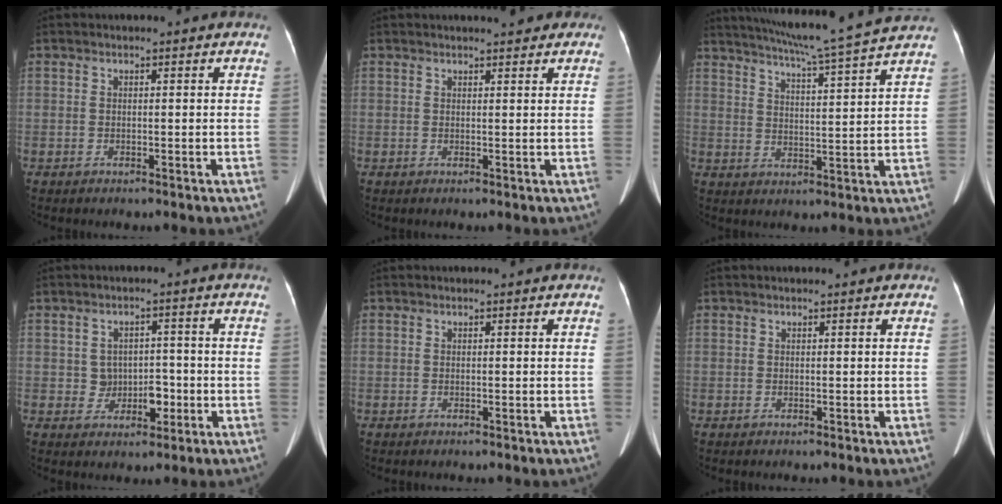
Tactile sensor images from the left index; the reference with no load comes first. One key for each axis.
{"total": 4.0, "fx": 3.3, "fy": 1.1, "fz": 1.9, "tx": -0.020, "ty": 0.013, "tz": 0.036}
{"total": 15.4, "fx": 13.6, "fy": -1.8, "fz": 6.9, "tx": -0.123, "ty": -0.013, "tz": 0.185}
{"total": 4.1, "fx": -0.8, "fy": 3.4, "fz": 2.2, "tx": -0.030, "ty": 0.013, "tz": -0.005}
{"total": 0.0}
{"total": 0.0}